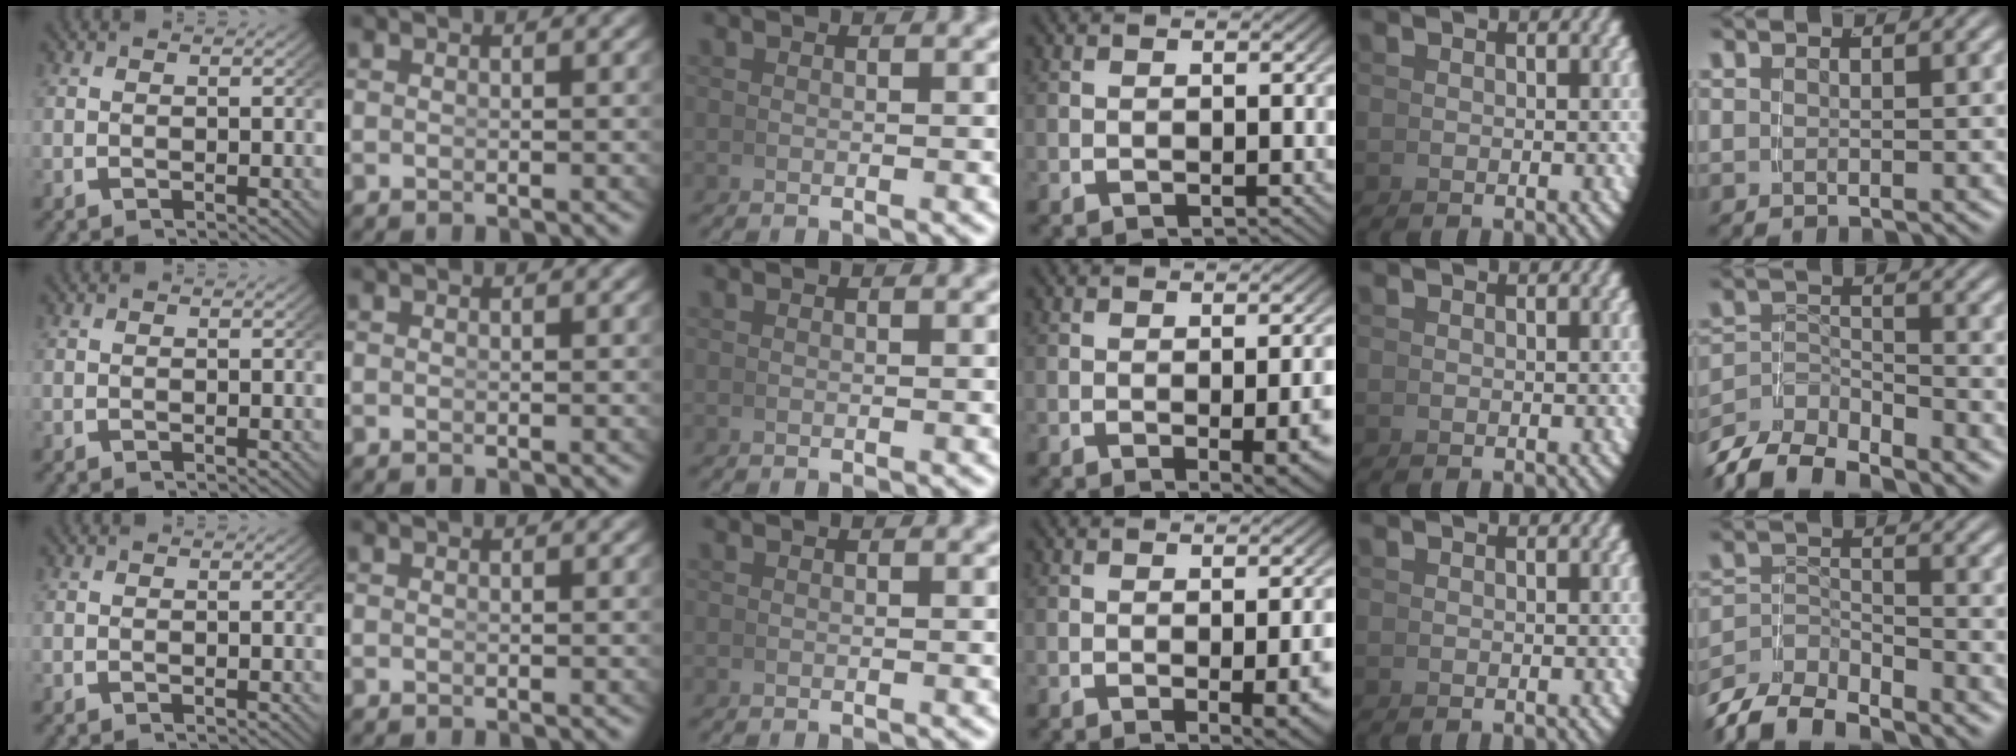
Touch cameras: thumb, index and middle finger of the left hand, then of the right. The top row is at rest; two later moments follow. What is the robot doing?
{"motion": "grasp_and_lifting", "object": "whiteboard"}